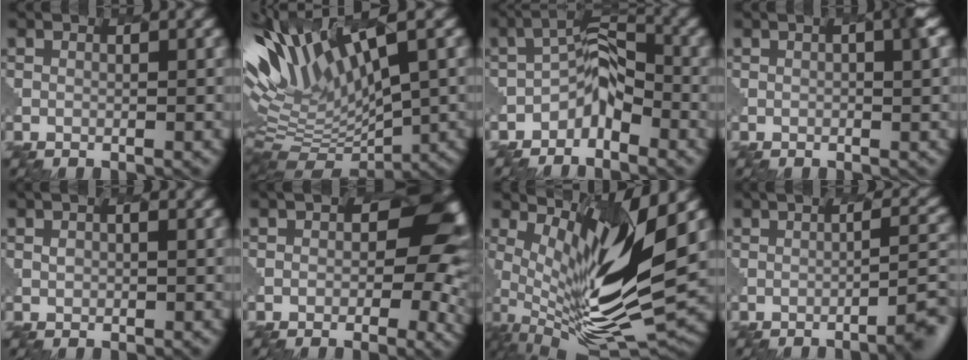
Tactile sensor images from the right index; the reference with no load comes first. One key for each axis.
{"total": 9.4, "fx": 3.9, "fy": 3.5, "fz": 7.8, "tx": -0.198, "ty": 0.008, "tz": 0.073}
{"total": 3.0, "fx": -2.3, "fy": 1.8, "fz": 0.7, "tx": -0.037, "ty": 0.021, "tz": -0.077}
{"total": 2.2, "fx": 0.6, "fy": 0.2, "fz": 2.1, "tx": -0.036, "ty": 0.001, "tz": -0.008}
{"total": 0.9, "fx": 0.3, "fy": 0.9, "fz": 0.1, "tx": -0.028, "ty": -0.004, "tz": -0.003}
{"total": 5.6, "fx": 1.4, "fy": 4.1, "fz": 3.6, "tx": -0.054, "ty": 0.009, "tz": -0.011}
{"total": 10.5, "fx": 3.3, "fy": 1.4, "fz": 9.9, "tx": -0.214, "ty": 0.001, "tz": 0.056}
{"total": 2.6, "fx": -0.3, "fy": 0.0, "fz": 2.6, "tx": -0.040, "ty": 0.007, "tz": -0.022}